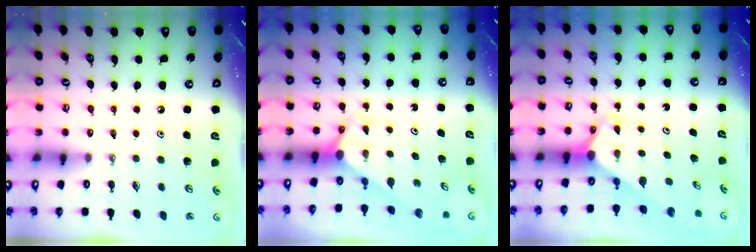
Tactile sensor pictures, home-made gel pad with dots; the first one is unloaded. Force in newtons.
{"total": 2.6, "press": 2.5, "slide": 0.3}
{"total": 2.6, "press": 2.6, "slide": 0.2}